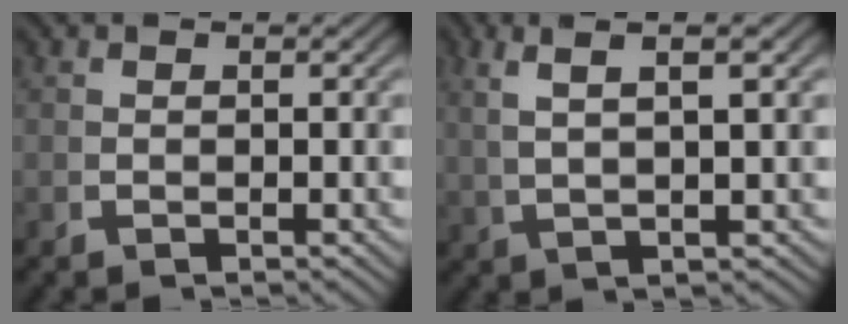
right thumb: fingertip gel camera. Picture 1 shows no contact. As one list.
[{"total": 5.6, "force": [3.0, 1.0, 4.6], "torque": [-0.068, 0.020, 0.053]}]